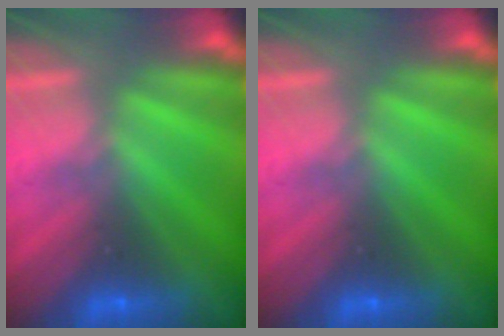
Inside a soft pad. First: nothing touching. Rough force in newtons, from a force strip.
{"total": 0.0}